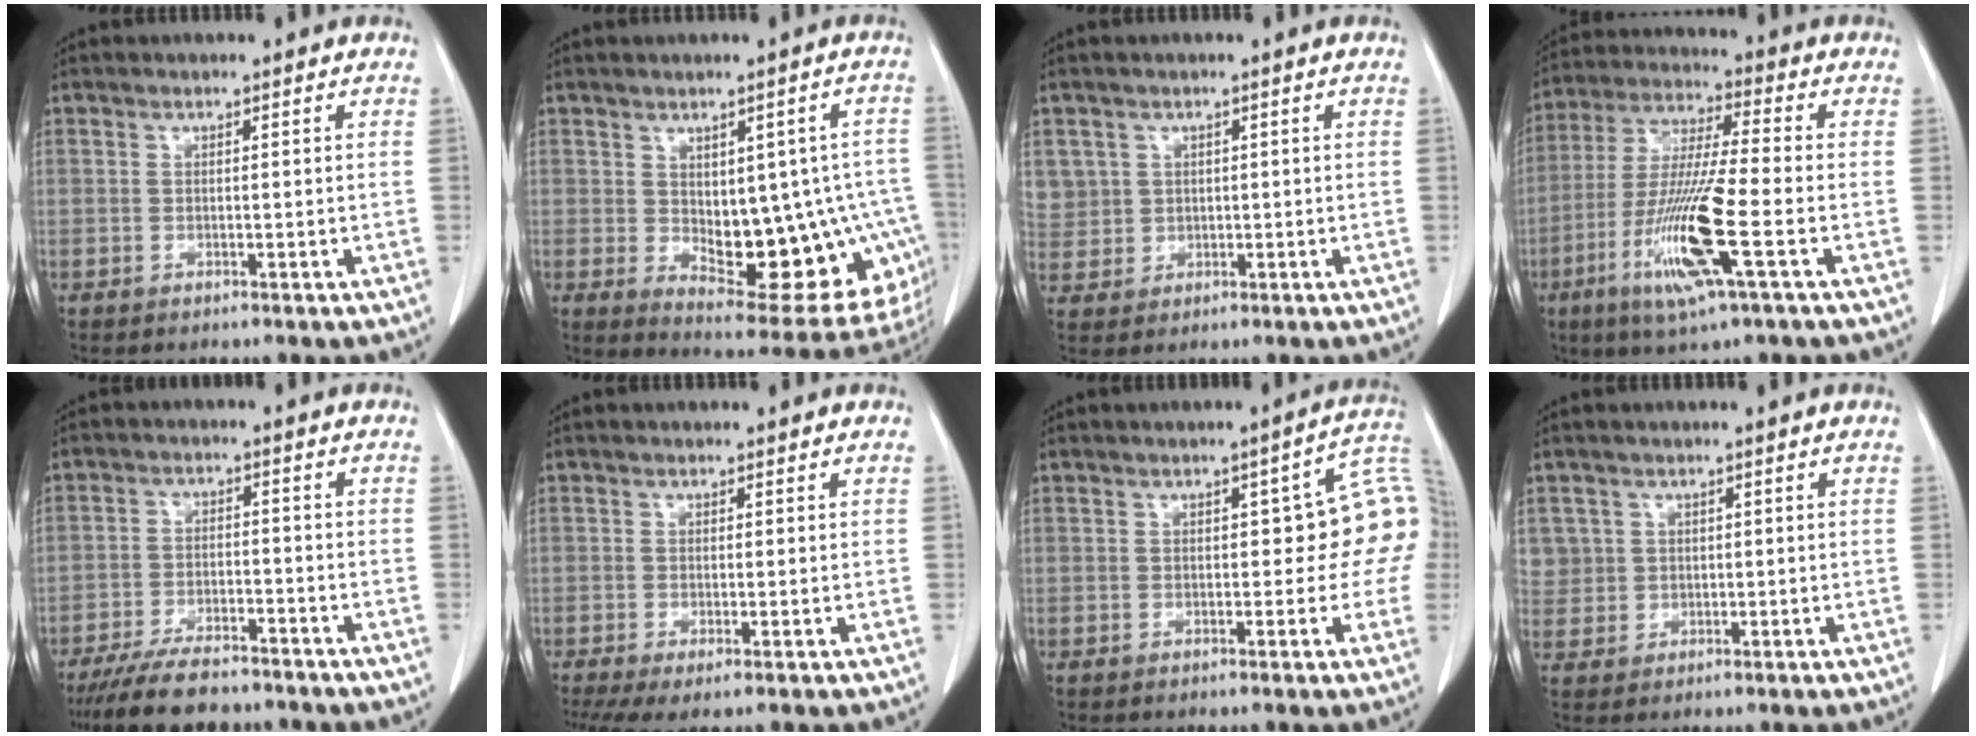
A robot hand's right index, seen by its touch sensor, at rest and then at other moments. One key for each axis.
{"total": 16.7, "fx": -1.9, "fy": 8.8, "fz": 14.1, "tx": -0.136, "ty": 0.012, "tz": 0.003}
{"total": 4.7, "fx": 1.7, "fy": 4.4, "fz": -0.1, "tx": 0.012, "ty": 0.007, "tz": 0.043}
{"total": 14.2, "fx": -5.0, "fy": 0.3, "fz": 13.3, "tx": -0.272, "ty": -0.021, "tz": -0.095}
{"total": 9.7, "fx": -8.4, "fy": 2.7, "fz": 4.1, "tx": -0.070, "ty": -0.015, "tz": -0.137}
{"total": 4.5, "fx": -2.4, "fy": 1.4, "fz": 3.5, "tx": -0.067, "ty": -0.011, "tz": -0.041}
{"total": 9.4, "fx": 0.7, "fy": 3.7, "fz": 8.6, "tx": -0.097, "ty": 0.037, "tz": 0.006}
{"total": 3.4, "fx": 1.1, "fy": 3.2, "fz": -0.2, "tx": 0.025, "ty": 0.006, "tz": 0.024}